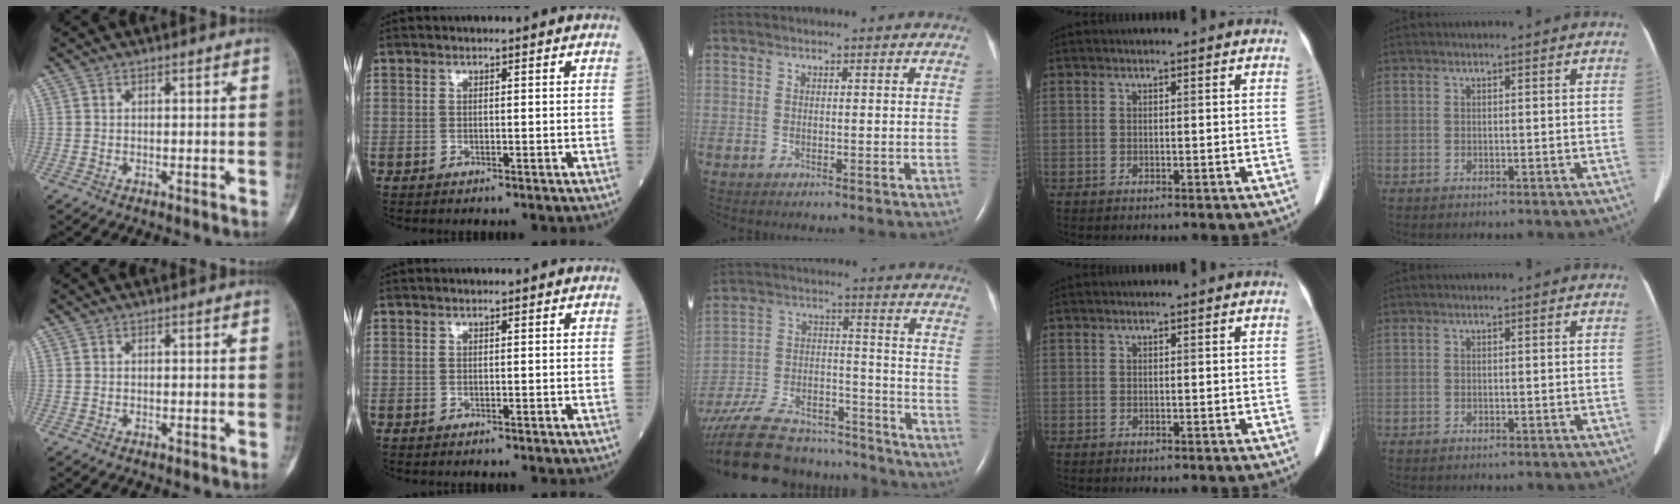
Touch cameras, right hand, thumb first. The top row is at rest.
{"middle": {"total": 28.6, "force": [-24.9, 8.3, 11.5], "torque": [-0.247, -0.023, -0.376]}}